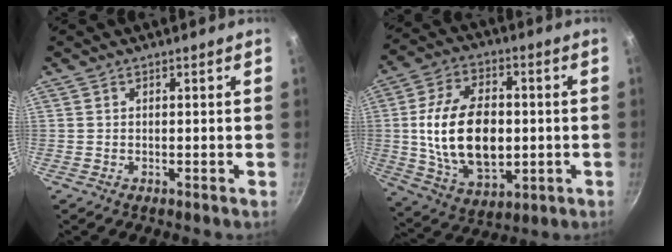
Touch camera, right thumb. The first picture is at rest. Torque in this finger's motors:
{"motor_torque": [-0.59, 1.54, 1.68, -0.17, 0.18]}